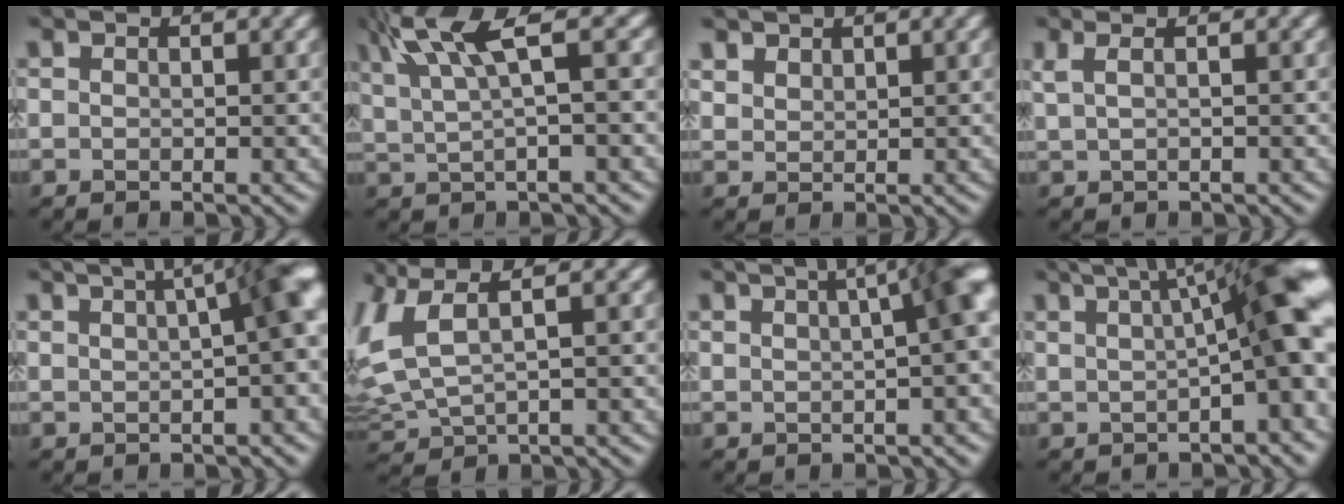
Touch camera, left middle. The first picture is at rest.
{"total": 6.0, "force": [3.1, 1.2, 5.0], "torque": [-0.088, 0.024, 0.062]}
{"total": 1.3, "force": [1.2, 0.3, -0.4], "torque": [0.007, 0.007, 0.029]}
{"total": 2.0, "force": [1.0, 0.7, 1.5], "torque": [-0.025, 0.006, 0.010]}
{"total": 8.6, "force": [1.9, 2.7, 8.0], "torque": [-0.054, 0.037, 0.022]}
{"total": 5.1, "force": [2.0, 2.5, 4.0], "torque": [-0.113, 0.013, 0.040]}
{"total": 9.6, "force": [2.1, 3.9, 8.5], "torque": [-0.050, 0.039, 0.023]}
{"total": 9.7, "force": [1.9, 2.3, 9.2], "torque": [-0.096, 0.033, 0.027]}